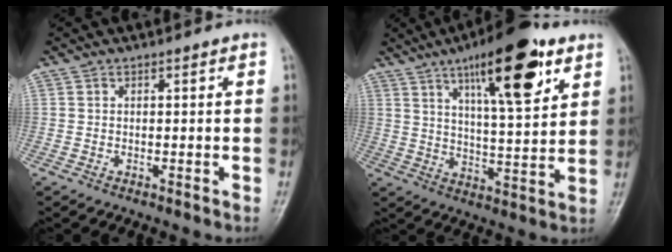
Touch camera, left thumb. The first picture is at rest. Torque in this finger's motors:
{"motor_torque": [2.39, 1.65, 1.73, -1.04, 0.15]}